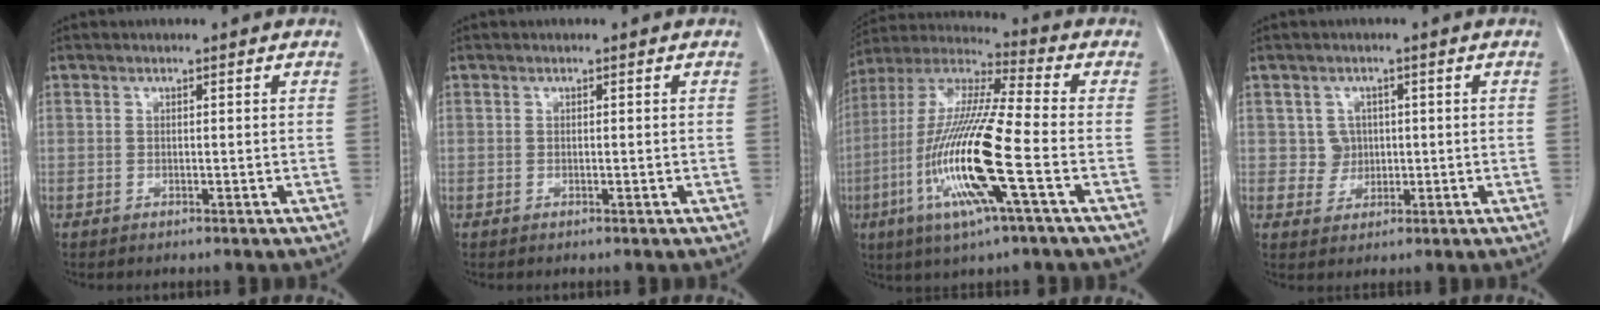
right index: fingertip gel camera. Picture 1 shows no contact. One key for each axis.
{"total": 0.0}
{"total": 18.0, "fx": -5.4, "fy": 0.6, "fz": 17.1, "tx": -0.358, "ty": -0.018, "tz": -0.109}
{"total": 3.0, "fx": 0.4, "fy": 2.9, "fz": 0.3, "tx": 0.002, "ty": 0.006, "tz": 0.008}